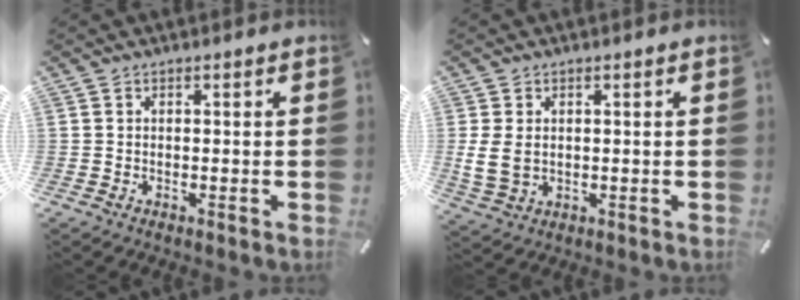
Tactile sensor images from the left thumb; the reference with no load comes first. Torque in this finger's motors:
{"motor_torque": [0.71, 1.35, 0.47, -0.43, 0.08]}